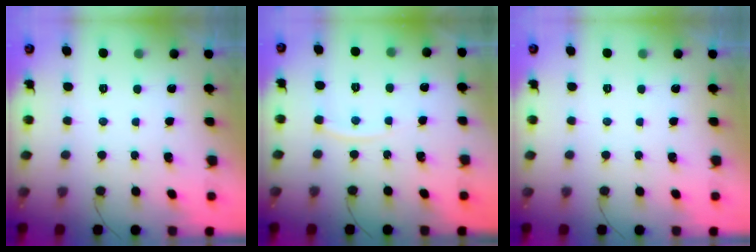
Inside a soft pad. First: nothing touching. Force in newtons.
{"total": 5.3, "press": 5.3, "slide": 0.5}
{"total": 0.0}